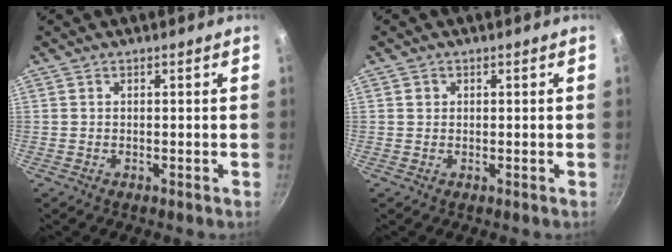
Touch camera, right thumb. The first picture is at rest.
{"total": 1.0, "force": [0.3, 0.9, 0.3], "torque": [0.000, 0.002, 0.003]}